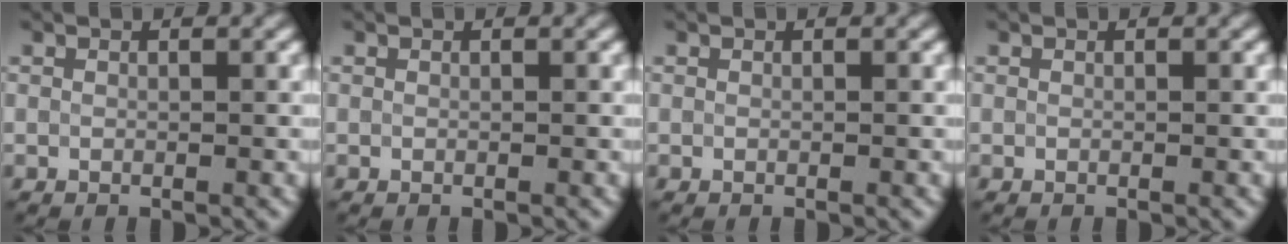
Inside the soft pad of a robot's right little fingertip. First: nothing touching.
{"total": 0.0}
{"total": 0.0}
{"total": 0.0}